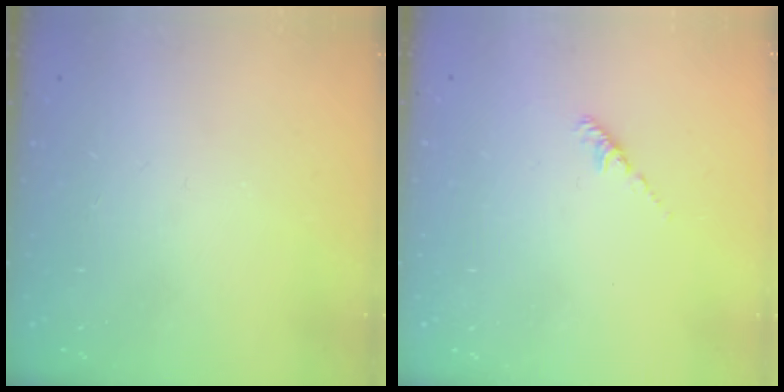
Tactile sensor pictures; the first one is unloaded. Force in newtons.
{"total": 2.2, "press": 2.1, "slide": 0.6}